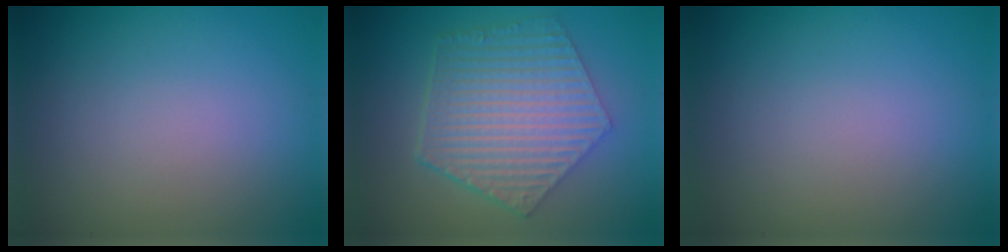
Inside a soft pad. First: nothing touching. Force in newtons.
{"total": 6.9, "press": 5.0, "slide": 4.8}
{"total": 0.0}